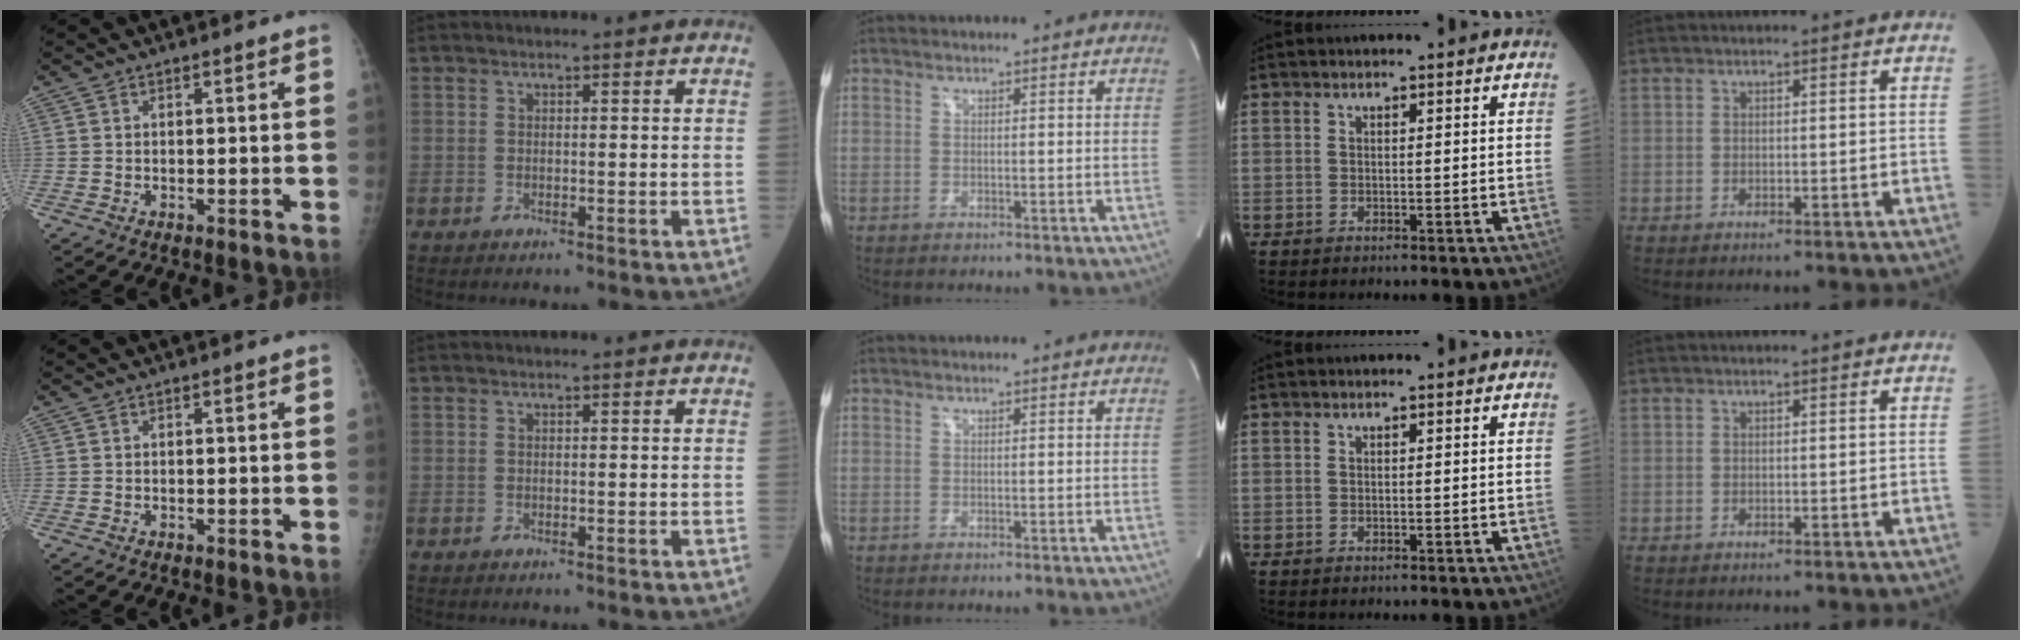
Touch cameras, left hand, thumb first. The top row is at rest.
{}